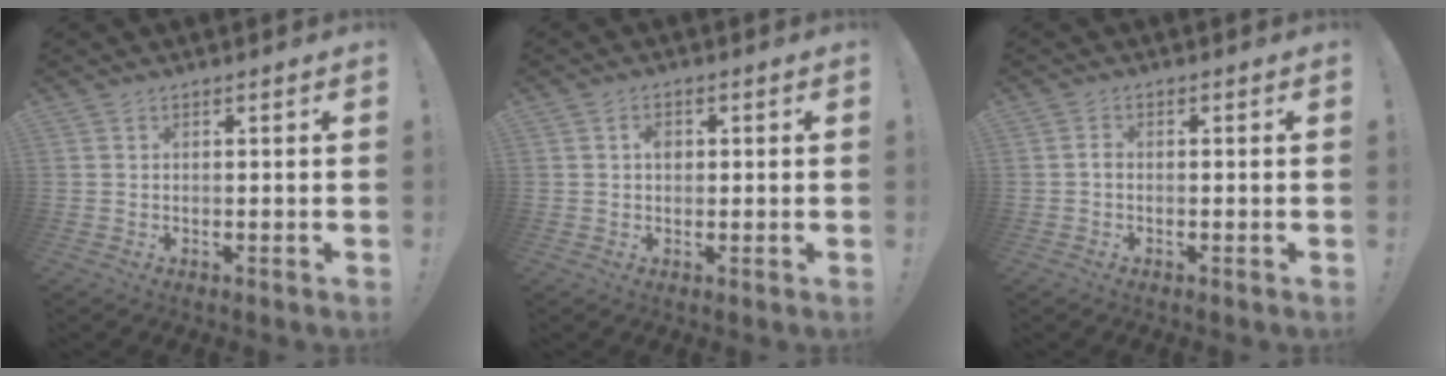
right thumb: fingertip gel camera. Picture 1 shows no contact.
{"total": 2.2, "force": [0.0, 1.7, 1.5], "torque": [-0.014, 0.000, -0.004]}
{"total": 0.9, "force": [-0.7, 0.4, 0.5], "torque": [-0.014, 0.005, -0.013]}